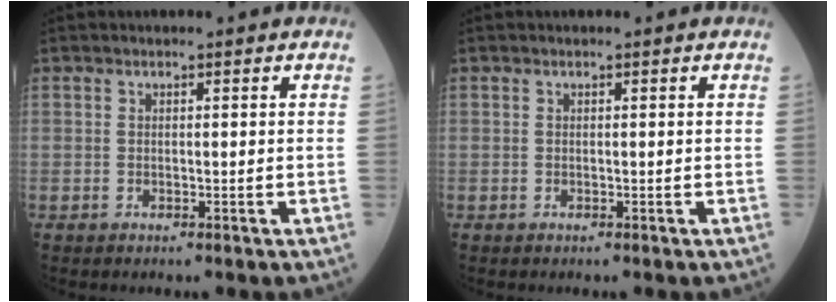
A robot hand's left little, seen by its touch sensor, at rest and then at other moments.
{"total": 0.0}